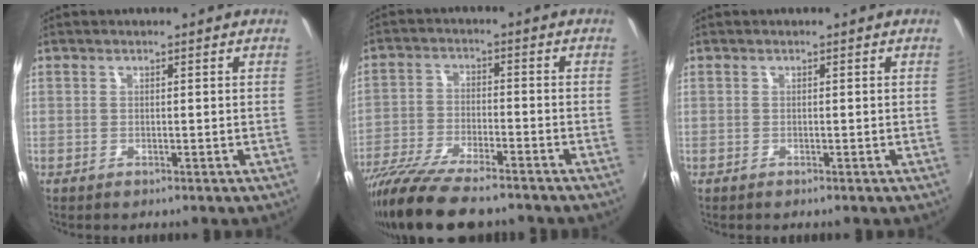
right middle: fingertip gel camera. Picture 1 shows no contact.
{"total": 16.0, "force": [-13.1, 3.6, 8.5], "torque": [-0.180, -0.038, -0.230]}
{"total": 0.0}